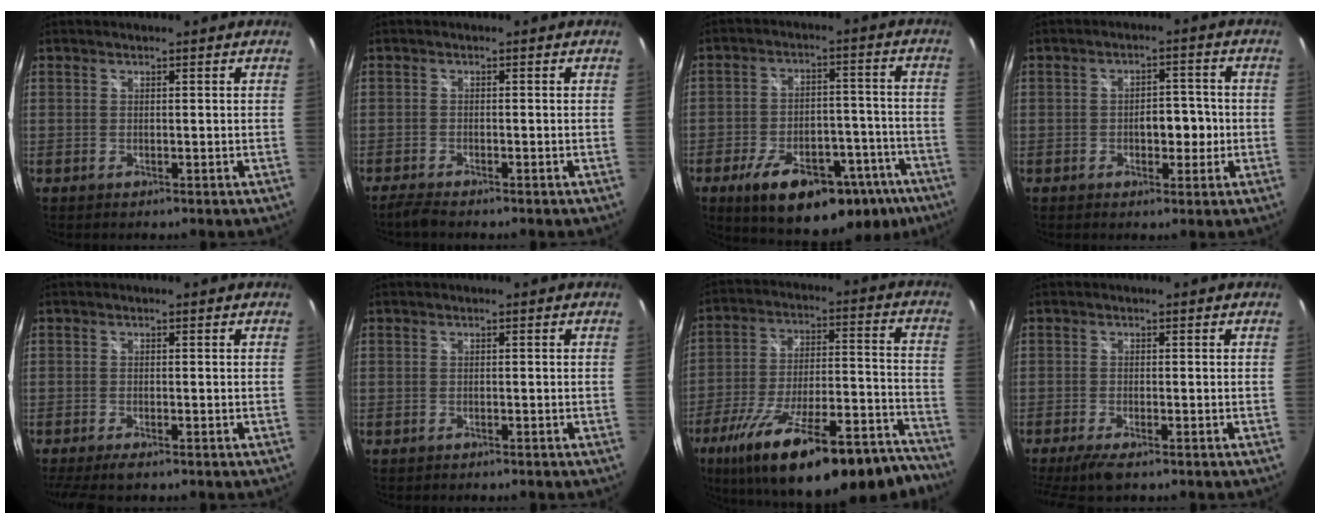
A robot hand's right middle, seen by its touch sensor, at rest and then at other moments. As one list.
[{"total": 2.6, "force": [-2.3, 0.1, 1.1], "torque": [-0.032, -0.007, -0.043]}, {"total": 21.9, "force": [-13.4, 10.4, 13.9], "torque": [-0.222, 0.006, -0.173]}, {"total": 3.9, "force": [-0.4, 2.6, 2.8], "torque": [-0.042, 0.011, -0.003]}, {"total": 5.2, "force": [-4.0, 0.8, 3.3], "torque": [-0.070, -0.024, -0.067]}, {"total": 0.0}, {"total": 29.3, "force": [-22.5, 7.8, 17.0], "torque": [-0.267, -0.024, -0.318]}, {"total": 4.7, "force": [-3.5, 0.6, 3.1], "torque": [-0.070, -0.018, -0.062]}]